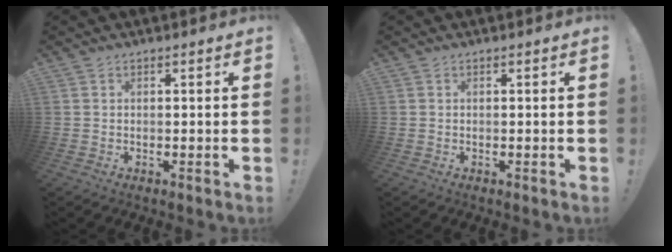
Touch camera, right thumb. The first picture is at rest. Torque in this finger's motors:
{"motor_torque": [-0.01, -0.16, 0.18, -0.05, -0.04]}